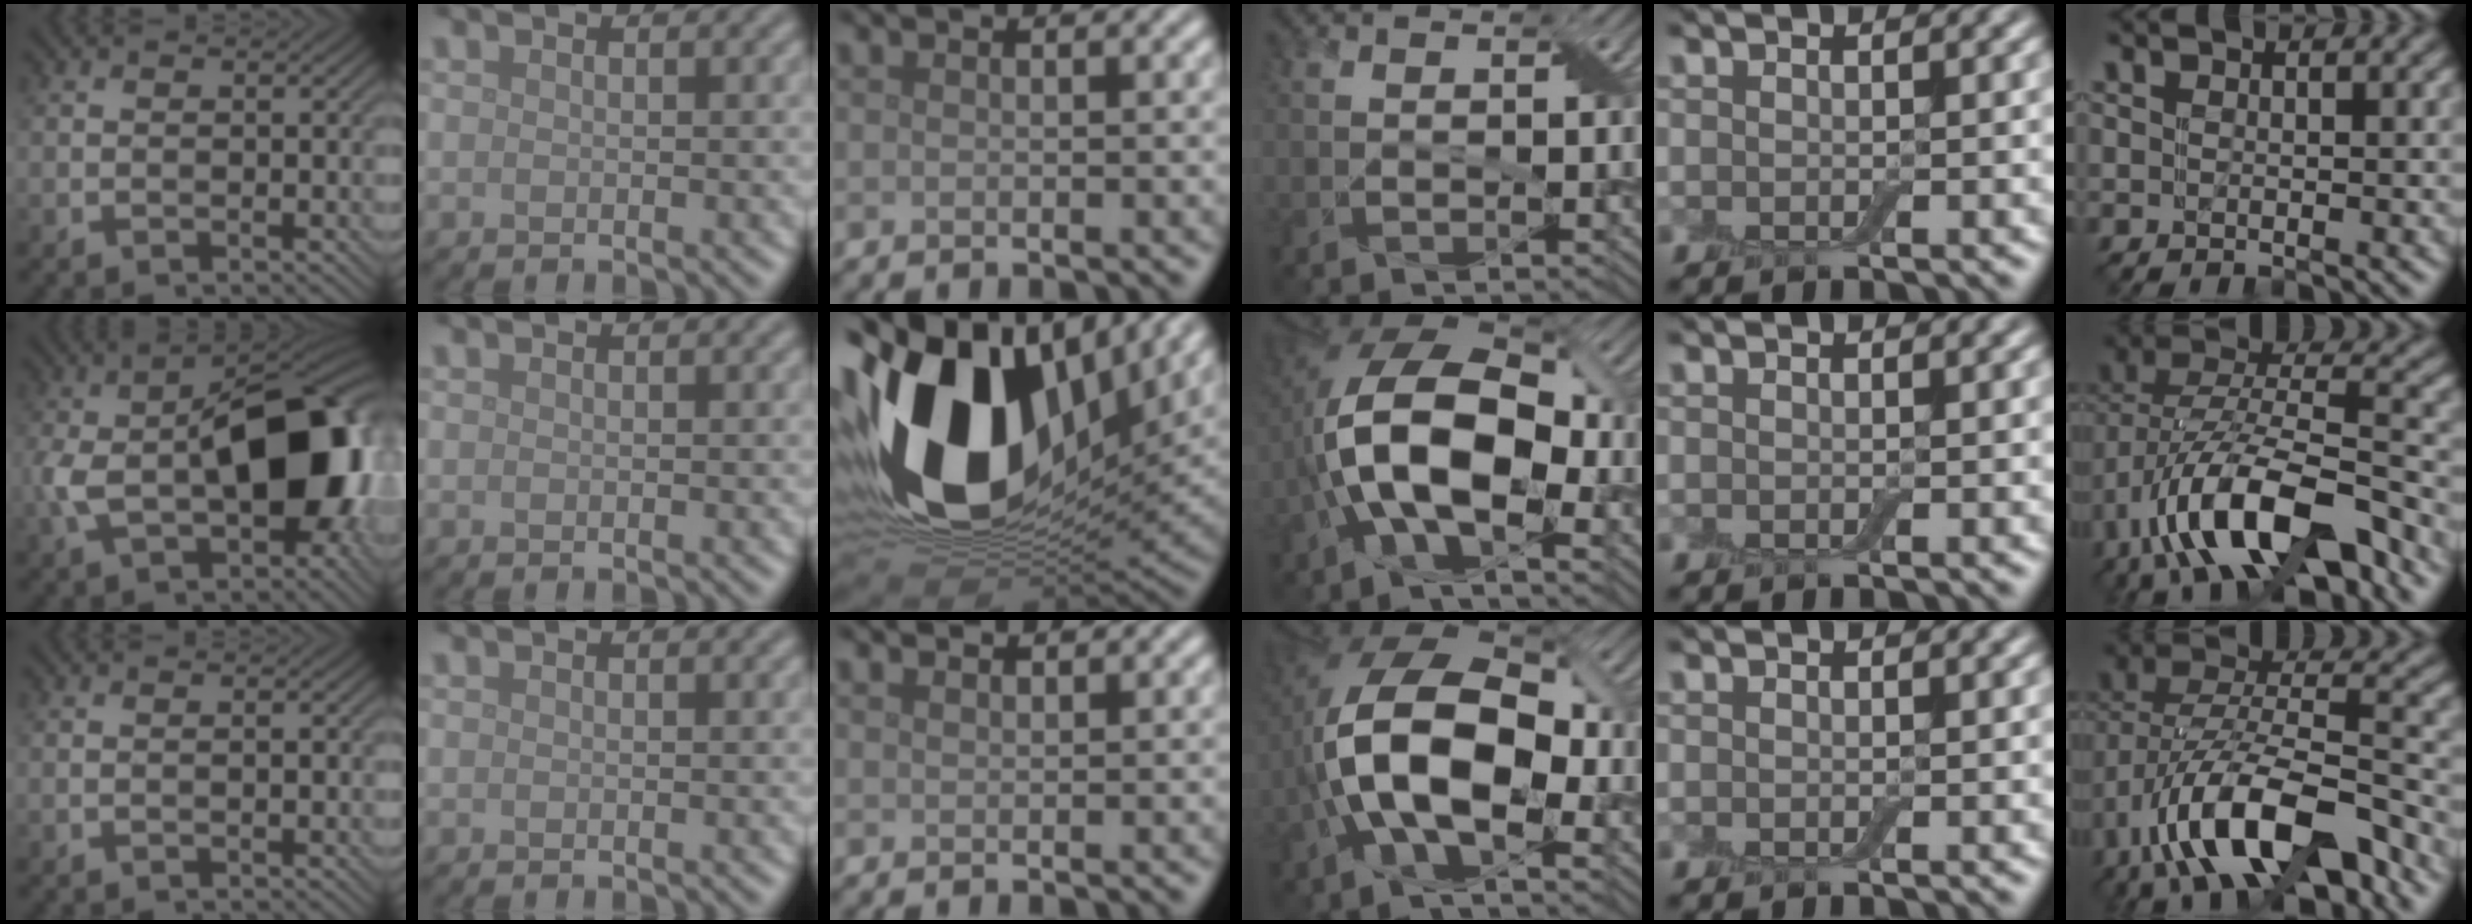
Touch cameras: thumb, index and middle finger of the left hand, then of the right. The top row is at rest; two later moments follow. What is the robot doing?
{"motion": "extract", "object": "airpods case & airpods"}